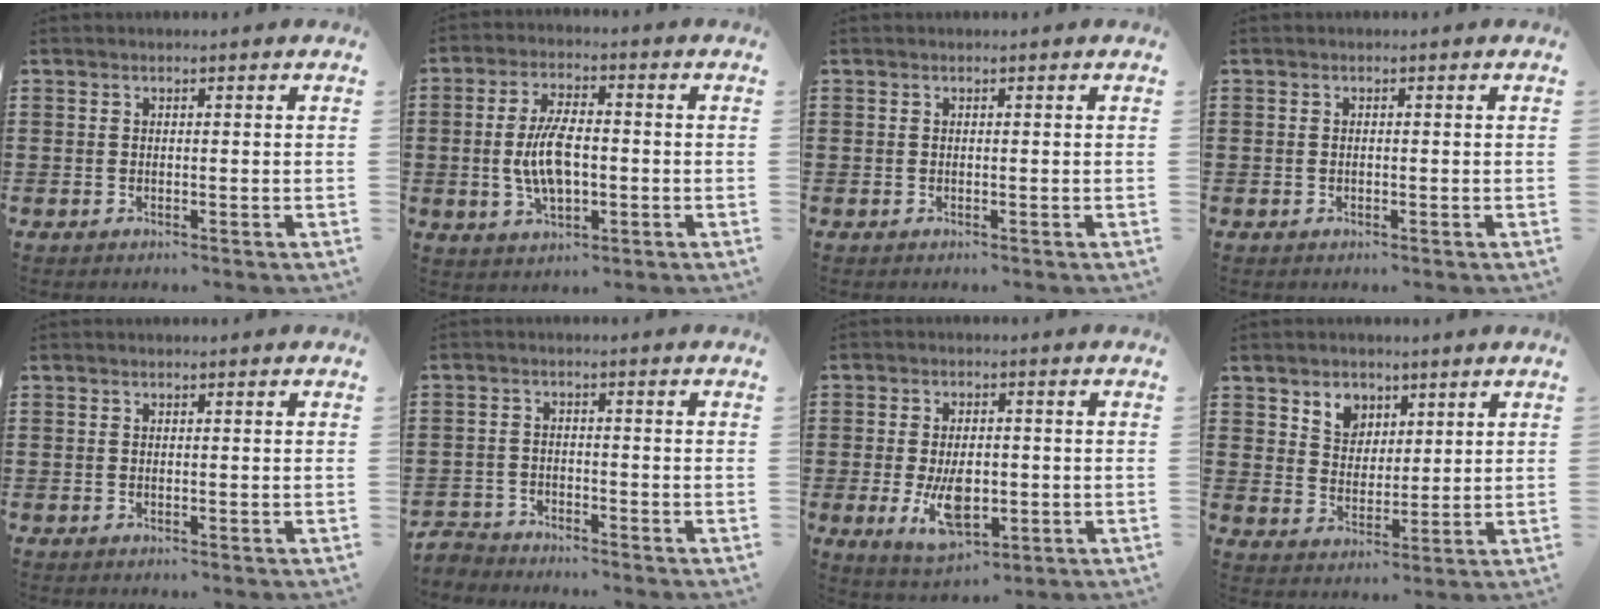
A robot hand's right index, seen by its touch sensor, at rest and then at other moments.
{"total": 7.7, "force": [-0.8, 3.4, 6.9], "torque": [-0.149, -0.001, -0.019]}
{"total": 0.0}
{"total": 0.0}
{"total": 0.0}
{"total": 2.8, "force": [-2.8, 0.5, -0.5], "torque": [0.001, 0.001, -0.062]}
{"total": 7.9, "force": [-1.3, 4.2, 6.5], "torque": [-0.121, -0.006, -0.026]}
{"total": 4.6, "force": [2.8, 3.6, 0.5], "torque": [-0.030, 0.009, 0.053]}